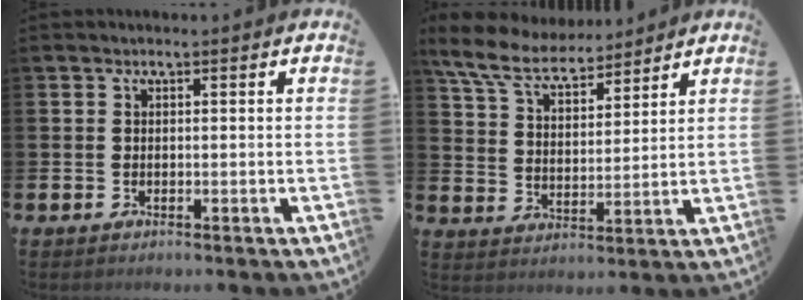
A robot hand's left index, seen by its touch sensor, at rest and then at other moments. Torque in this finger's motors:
{"motor_torque": [1.08, -1.06, 0.68, 0.19]}